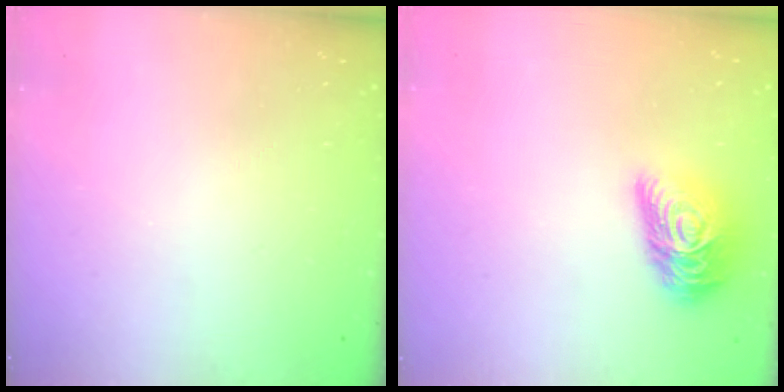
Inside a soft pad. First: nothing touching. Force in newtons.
{"total": 13.5, "press": 13.5, "slide": 0.9}